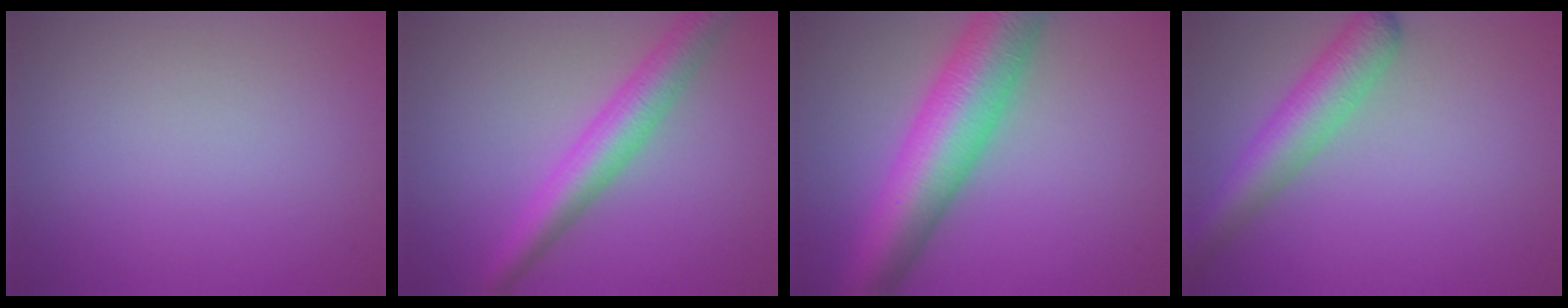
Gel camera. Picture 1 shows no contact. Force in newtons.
{"total": 4.9, "press": 4.9, "slide": 0.1}
{"total": 10.2, "press": 10.2, "slide": 0.2}
{"total": 4.9, "press": 4.9, "slide": 0.2}